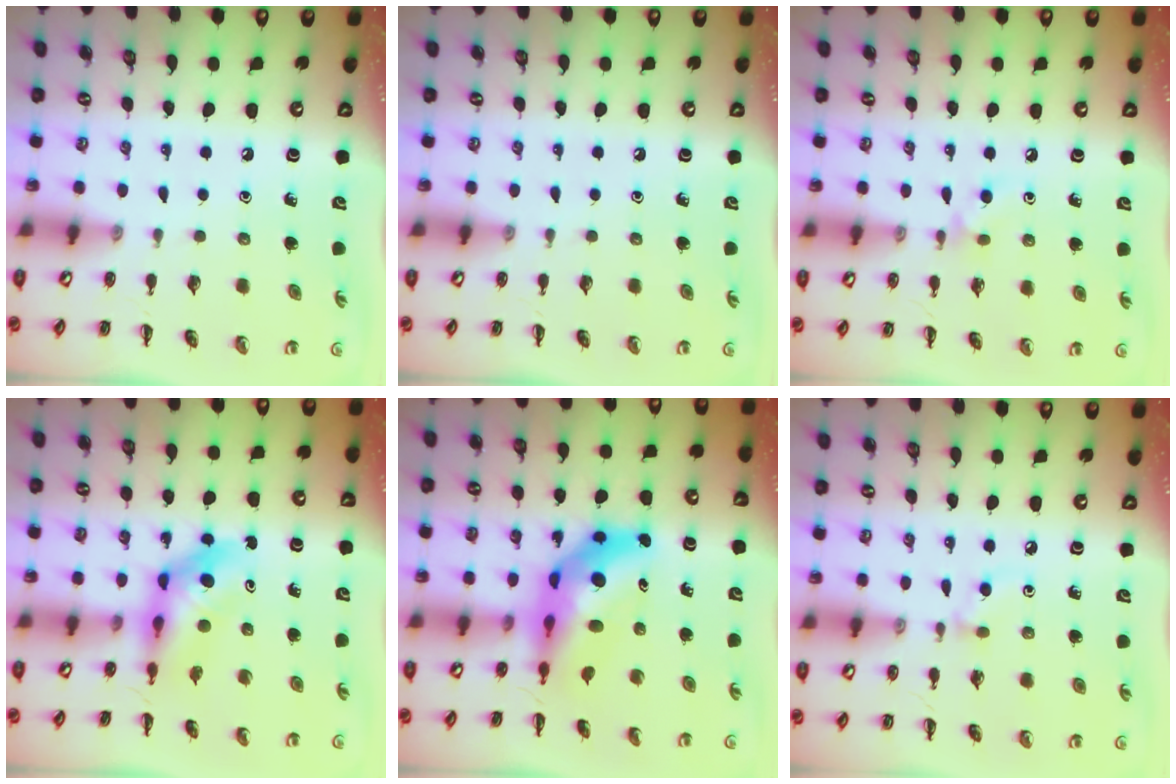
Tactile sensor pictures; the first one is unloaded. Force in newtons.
{"total": 0.0}
{"total": 6.1, "press": 5.8, "slide": 2.1}
{"total": 5.2, "press": 5.1, "slide": 0.9}
{"total": 9.7, "press": 9.3, "slide": 2.8}
{"total": 5.5, "press": 5.2, "slide": 1.9}